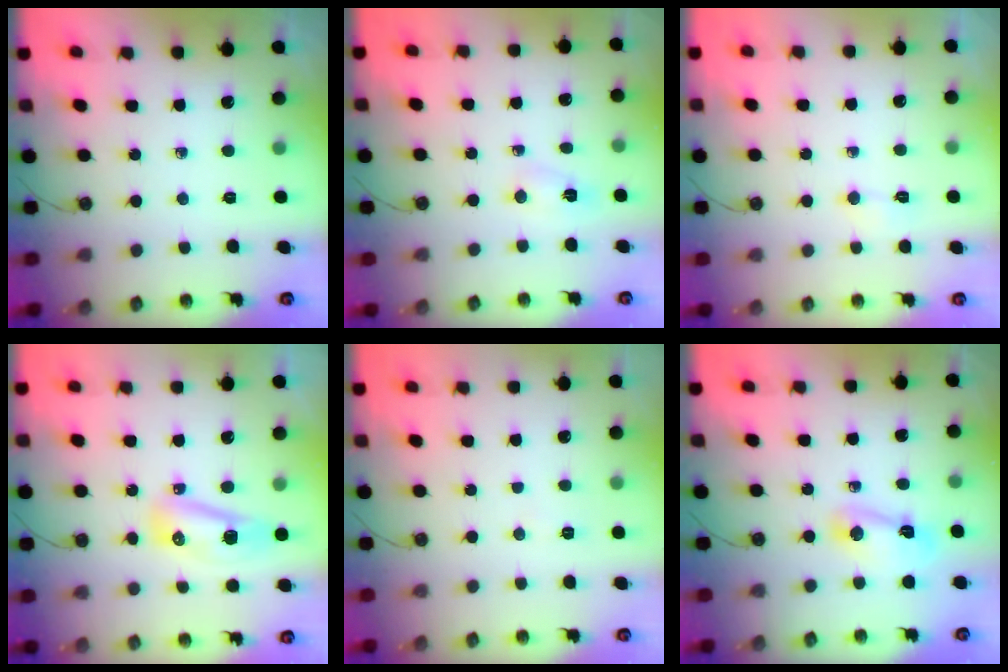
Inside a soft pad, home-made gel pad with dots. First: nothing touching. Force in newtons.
{"total": 2.5, "press": 2.4, "slide": 0.5}
{"total": 2.7, "press": 2.6, "slide": 0.5}
{"total": 8.8, "press": 8.5, "slide": 1.9}
{"total": 3.9, "press": 3.8, "slide": 1.0}
{"total": 4.8, "press": 4.7, "slide": 1.0}